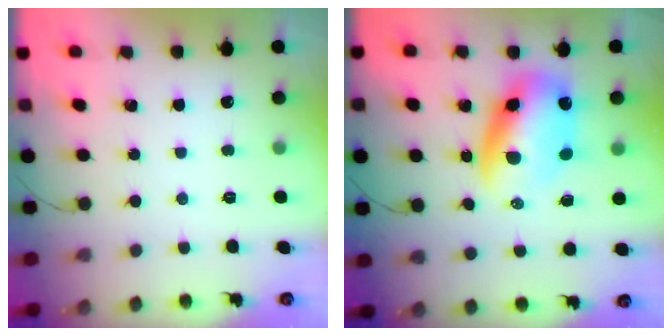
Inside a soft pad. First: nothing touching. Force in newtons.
{"total": 10.9, "press": 10.7, "slide": 2.2}